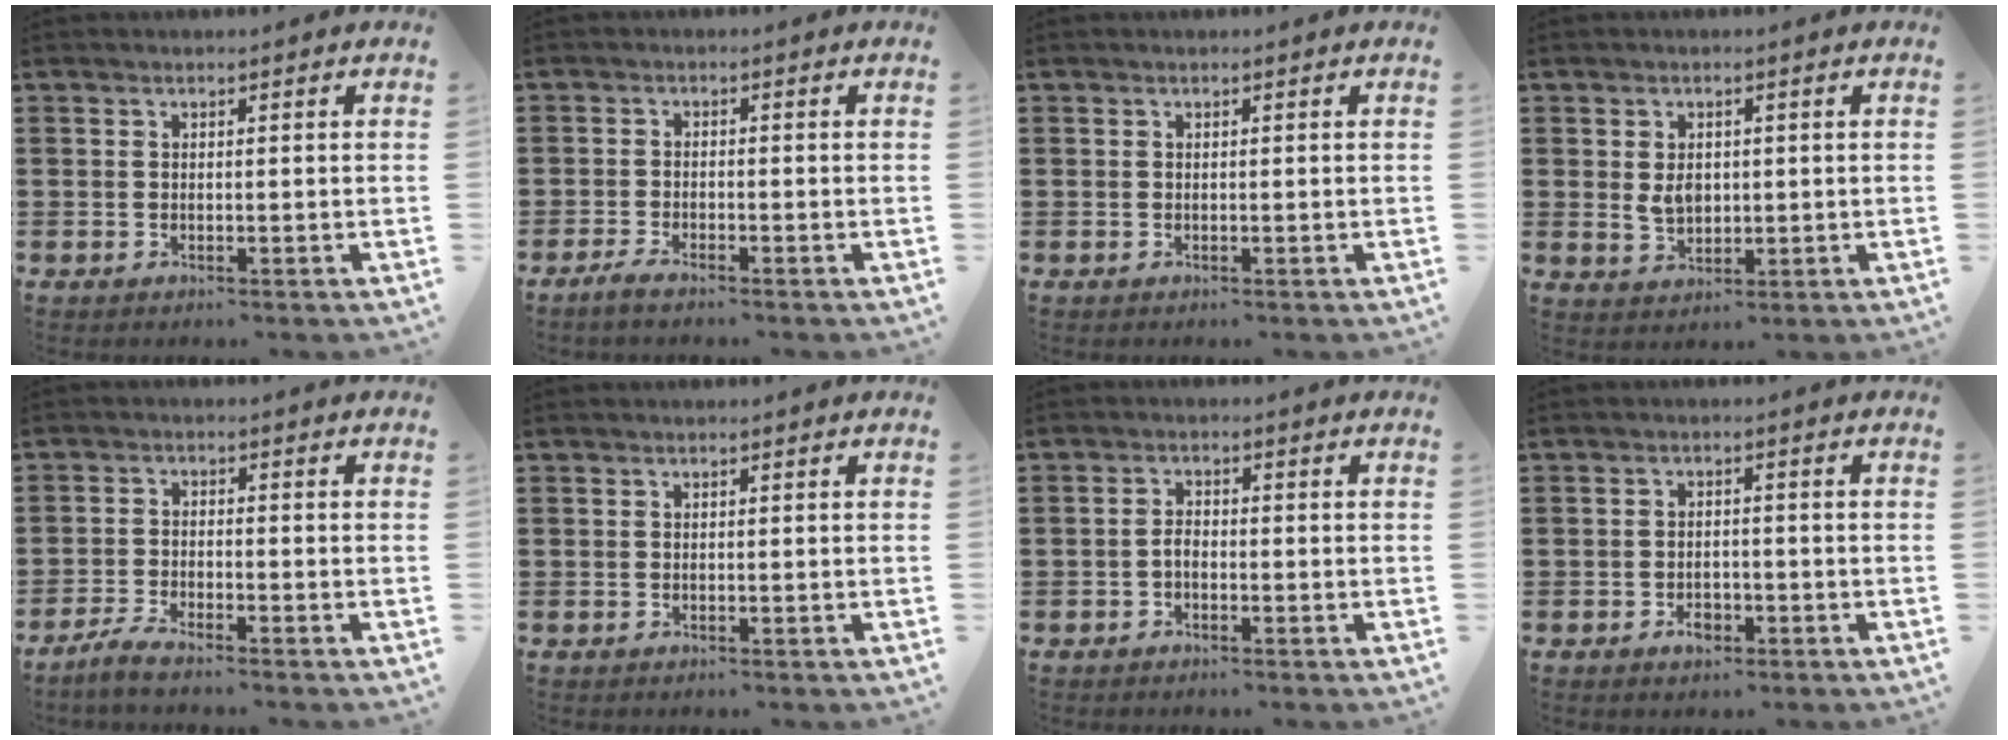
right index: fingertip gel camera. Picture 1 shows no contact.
{"total": 1.5, "force": [-1.3, -0.2, 0.6], "torque": [-0.018, -0.001, -0.026]}
{"total": 0.0}
{"total": 3.5, "force": [0.4, 2.3, 2.7], "torque": [-0.051, 0.002, 0.006]}
{"total": 2.5, "force": [-2.4, -0.4, 0.8], "torque": [-0.028, -0.001, -0.052]}
{"total": 0.0}
{"total": 1.6, "force": [-0.5, 0.8, 1.2], "torque": [-0.032, 0.000, -0.013]}
{"total": 2.5, "force": [-1.3, 1.5, 1.6], "torque": [-0.029, 0.003, -0.026]}